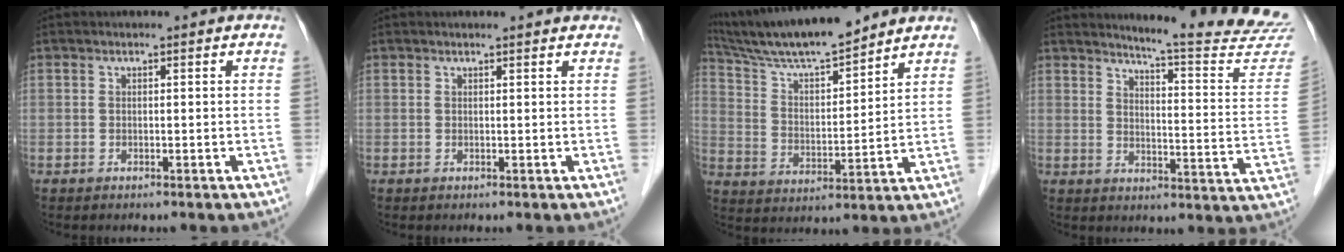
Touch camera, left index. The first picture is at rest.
{"total": 2.4, "force": [2.3, 0.2, 0.5], "torque": [-0.012, 0.008, 0.021]}
{"total": 14.5, "force": [13.1, 0.8, 6.1], "torque": [-0.119, 0.010, 0.235]}
{"total": 18.6, "force": [17.8, -0.5, 5.4], "torque": [-0.071, -0.122, 0.203]}